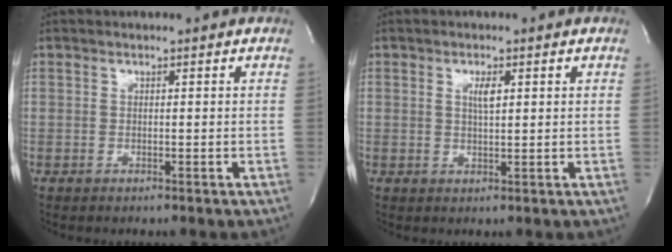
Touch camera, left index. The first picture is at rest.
{"total": 2.1, "force": [0.6, 0.4, 2.0], "torque": [-0.041, -0.002, 0.011]}